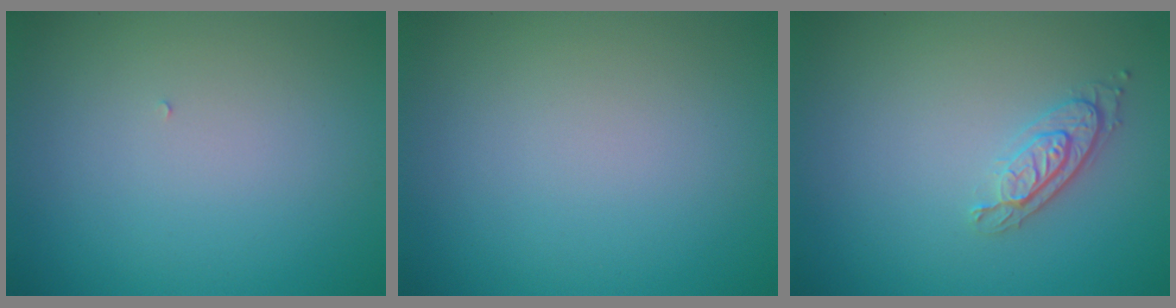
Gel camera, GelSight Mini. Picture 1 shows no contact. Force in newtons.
{"total": 0.0}
{"total": 2.1, "press": 1.8, "slide": 1.1}